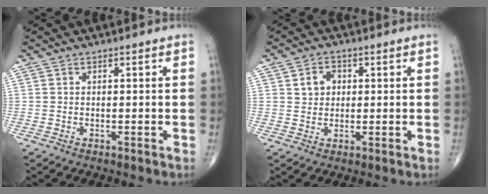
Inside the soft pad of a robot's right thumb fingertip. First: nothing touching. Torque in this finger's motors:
{"motor_torque": [-0.27, 0.26, -0.05, -0.06, 0.03]}